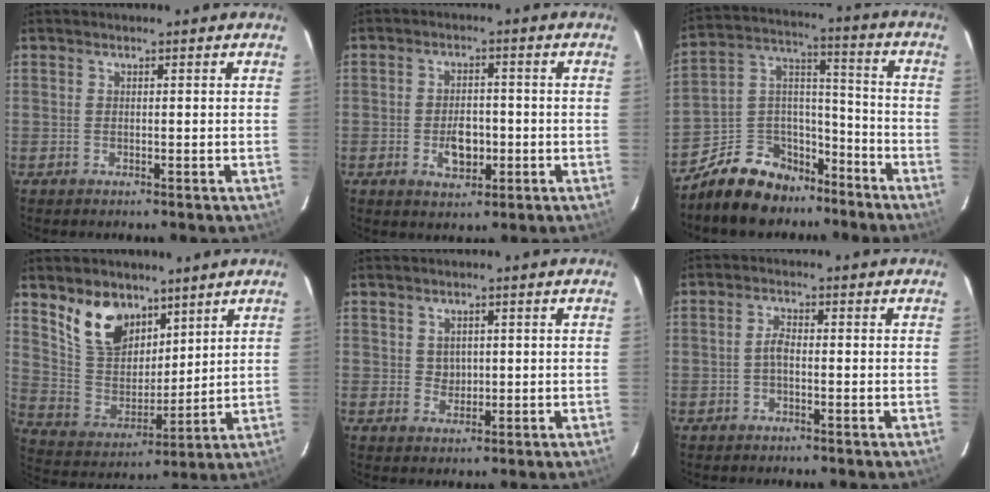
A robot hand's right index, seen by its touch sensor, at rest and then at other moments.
{"total": 5.7, "force": [-1.6, 3.5, 4.2], "torque": [-0.079, 0.000, -0.019]}
{"total": 14.4, "force": [-10.4, 8.6, 5.0], "torque": [-0.110, 0.063, -0.161]}
{"total": 13.3, "force": [8.5, 7.8, 6.6], "torque": [-0.136, 0.007, 0.175]}
{"total": 2.3, "force": [0.7, 2.1, 0.7], "torque": [-0.007, 0.005, 0.016]}
{"total": 1.9, "force": [-0.6, 0.8, 1.6], "torque": [-0.035, 0.007, -0.014]}